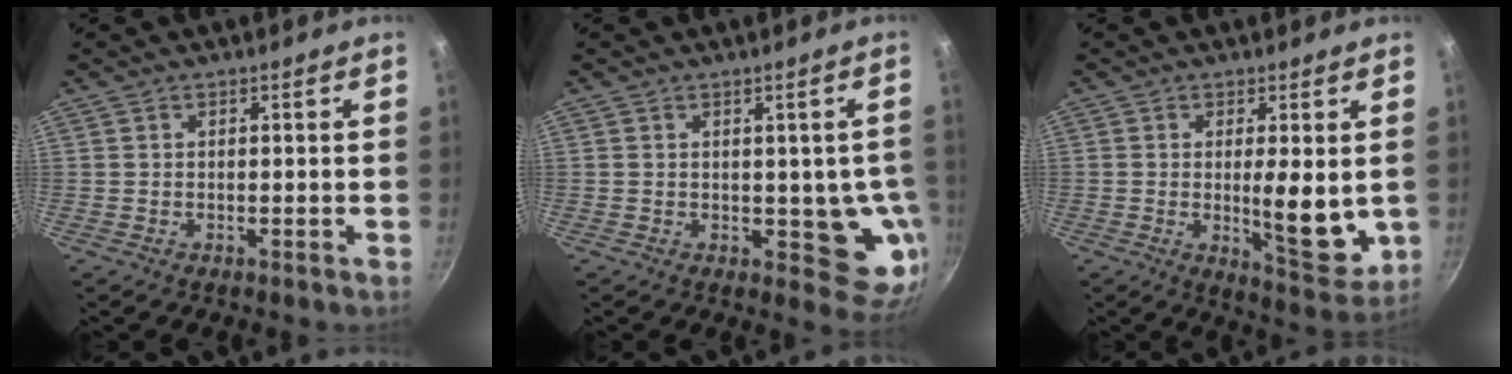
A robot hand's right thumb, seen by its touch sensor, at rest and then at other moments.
{"total": 8.5, "force": [-0.6, 4.8, 7.0], "torque": [-0.044, -0.012, -0.005]}
{"total": 10.3, "force": [0.0, 3.5, 9.7], "torque": [-0.123, -0.031, 0.010]}